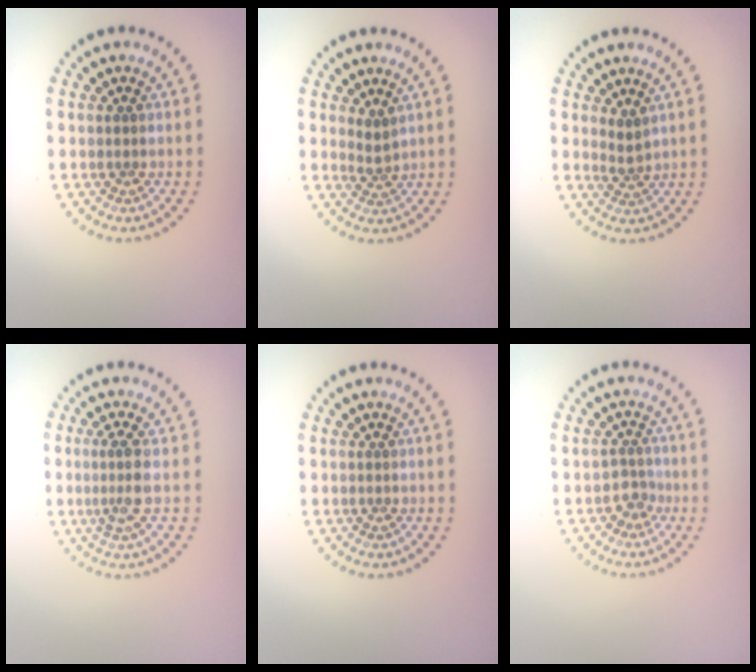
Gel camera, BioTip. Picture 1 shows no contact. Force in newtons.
{"total": 1.6, "press": 1.0, "slide": 1.2}
{"total": 1.6, "press": 1.0, "slide": 1.2}
{"total": 2.2, "press": 1.9, "slide": 1.2}
{"total": 0.0}
{"total": 1.7, "press": 1.2, "slide": 1.2}